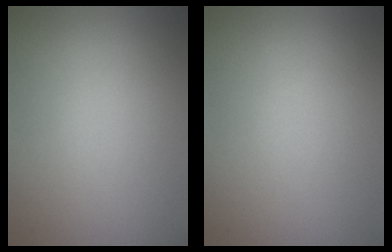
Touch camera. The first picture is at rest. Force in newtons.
{"total": 0.0}